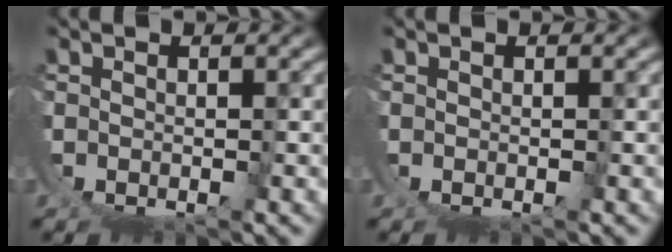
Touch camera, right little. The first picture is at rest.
{"total": 0.0}